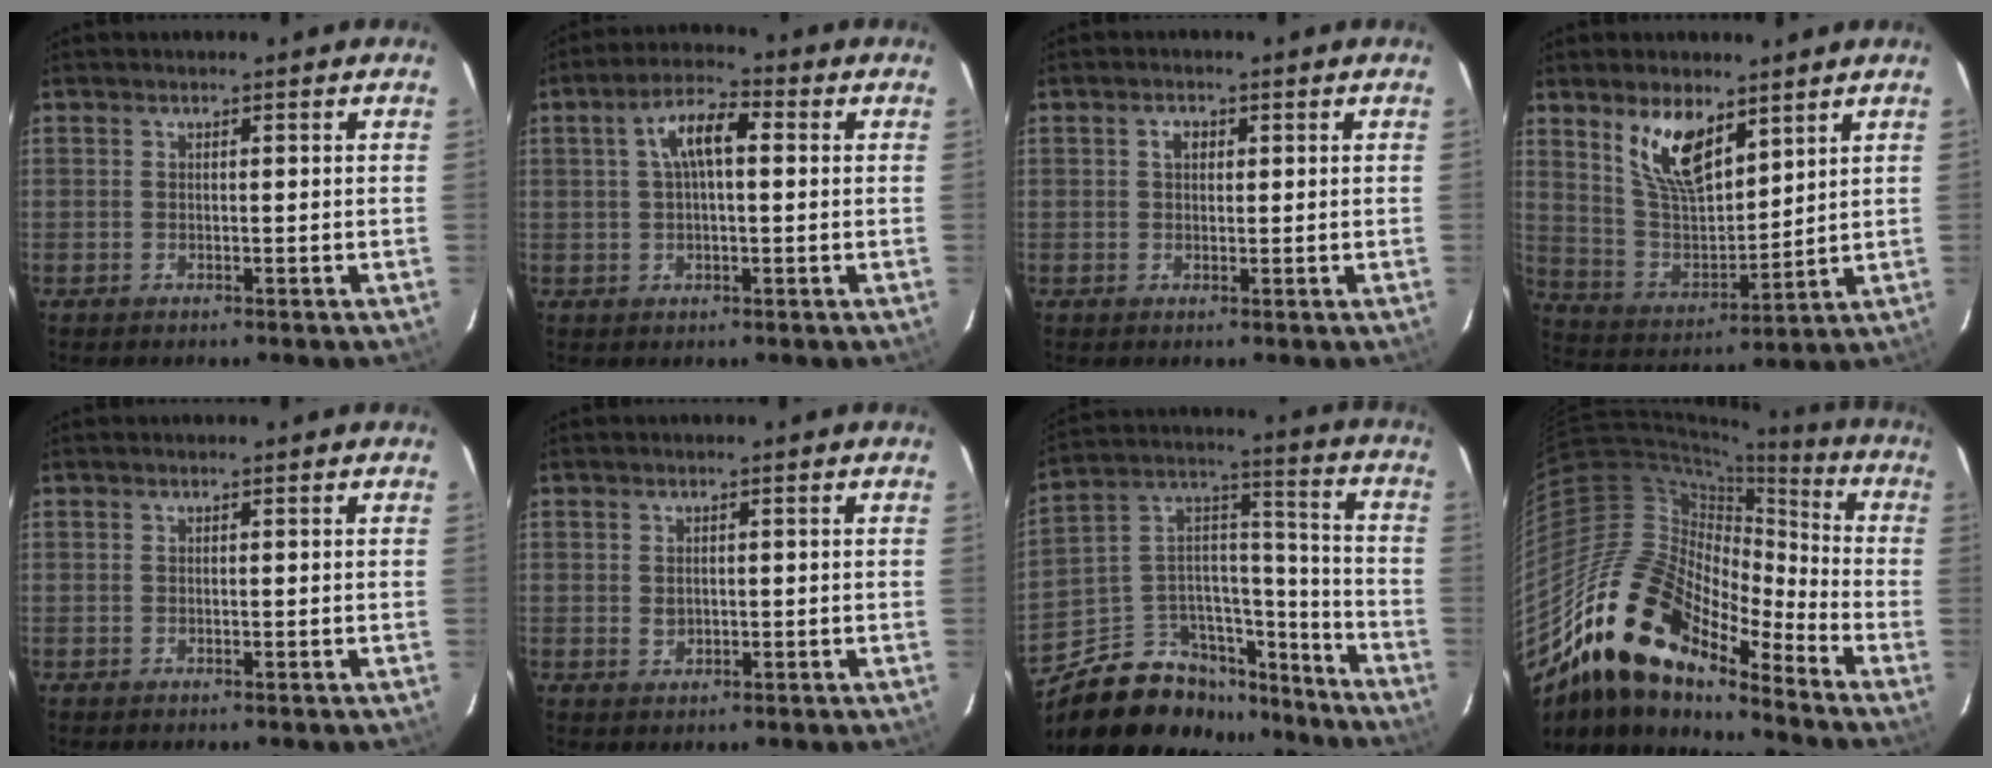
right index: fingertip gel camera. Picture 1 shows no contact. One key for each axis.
{"total": 7.3, "fx": 1.4, "fy": 3.0, "fz": 6.5, "tx": -0.124, "ty": 0.022, "tz": 0.026}
{"total": 2.2, "fx": 0.7, "fy": 1.6, "fz": 1.3, "tx": -0.020, "ty": 0.008, "tz": 0.011}
{"total": 12.3, "fx": 7.5, "fy": 5.4, "fz": 8.2, "tx": -0.153, "ty": 0.002, "tz": 0.155}
{"total": 0.0}
{"total": 1.9, "fx": 0.1, "fy": 1.6, "fz": 1.0, "tx": -0.015, "ty": 0.001, "tz": 0.002}
{"total": 22.0, "fx": -17.0, "fy": 11.3, "fz": 8.2, "tx": -0.167, "ty": 0.082, "tz": -0.253}
{"total": 21.1, "fx": -16.1, "fy": 7.5, "fz": 11.4, "tx": -0.197, "ty": -0.014, "tz": -0.310}